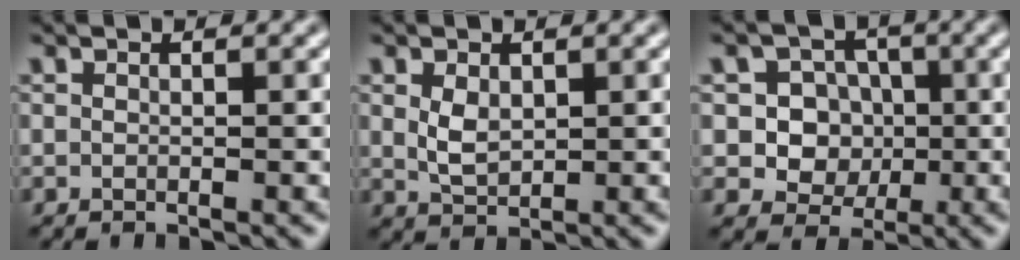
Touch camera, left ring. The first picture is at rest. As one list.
[{"total": 2.4, "force": [0.6, 1.5, 1.7], "torque": [-0.042, -0.002, 0.016]}, {"total": 5.9, "force": [-0.3, 5.5, 2.3], "torque": [-0.018, 0.023, -0.027]}]